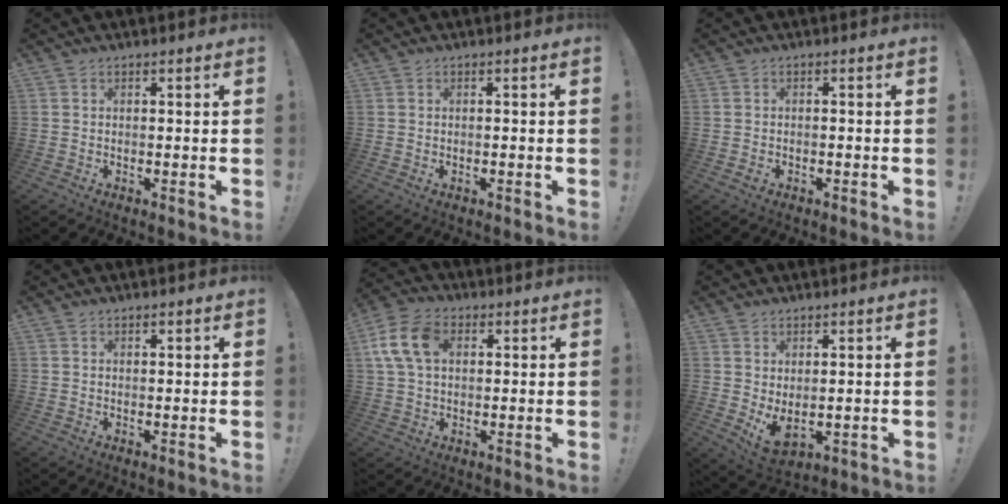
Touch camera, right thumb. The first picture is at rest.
{"total": 0.0}
{"total": 1.2, "force": [-0.9, 0.6, 0.6], "torque": [-0.014, 0.007, -0.015]}
{"total": 0.7, "force": [0.7, 0.2, 0.2], "torque": [-0.004, 0.000, 0.013]}
{"total": 11.9, "force": [2.9, 7.8, 8.4], "torque": [-0.165, 0.010, 0.059]}
{"total": 5.0, "force": [1.9, 2.3, 4.0], "torque": [-0.061, -0.021, 0.041]}